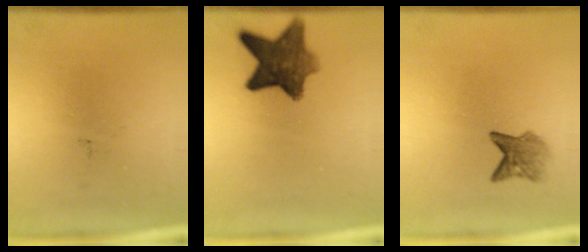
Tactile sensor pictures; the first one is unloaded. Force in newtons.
{"total": 9.2}
{"total": 2.9}